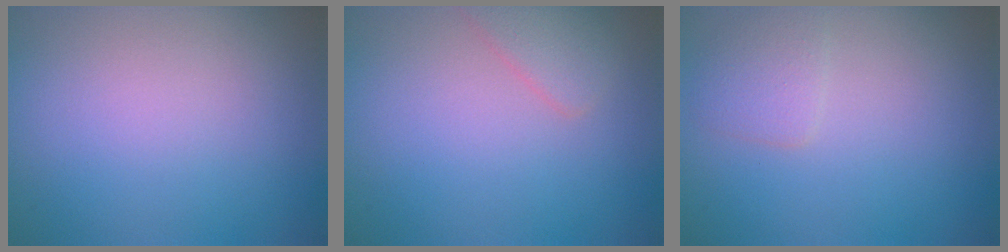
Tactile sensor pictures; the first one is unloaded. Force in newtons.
{"total": 1.6, "press": 1.6, "slide": 0.1}
{"total": 1.5, "press": 1.5, "slide": 0.1}